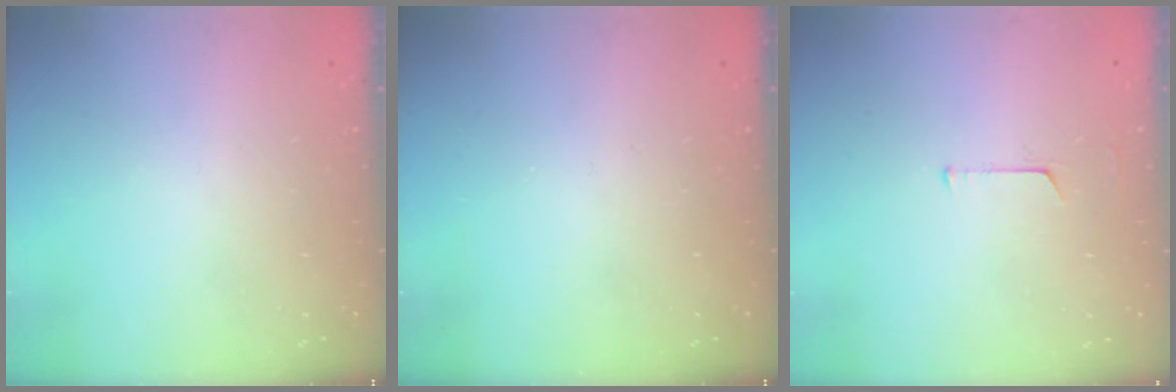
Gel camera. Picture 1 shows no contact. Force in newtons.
{"total": 0.0}
{"total": 4.6, "press": 4.6, "slide": 0.3}